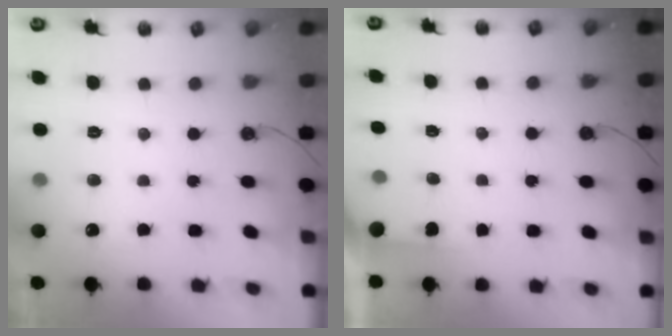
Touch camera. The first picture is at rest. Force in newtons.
{"total": 2.0, "press": 2.0, "slide": 0.2}